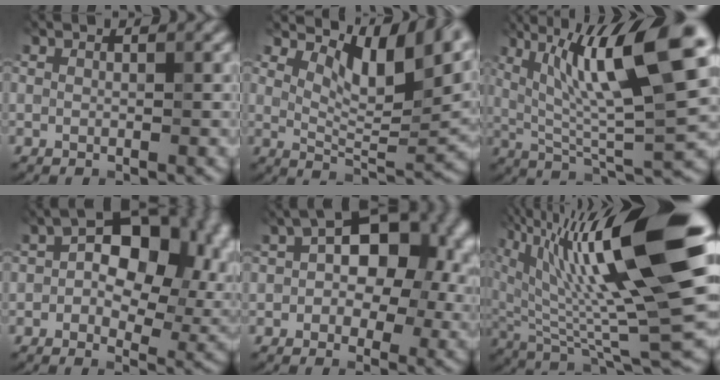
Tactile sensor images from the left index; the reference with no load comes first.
{"total": 6.9, "force": [4.0, 2.8, 4.9], "torque": [-0.085, 0.000, 0.095]}
{"total": 10.7, "force": [3.7, 1.6, 9.9], "torque": [-0.176, 0.011, 0.096]}
{"total": 13.1, "force": [2.0, 7.9, 10.2], "torque": [-0.124, 0.018, 0.055]}
{"total": 8.2, "force": [0.6, 5.3, 6.2], "torque": [-0.067, 0.027, 0.018]}
{"total": 15.9, "force": [5.0, 3.2, 14.8], "torque": [-0.271, 0.008, 0.113]}